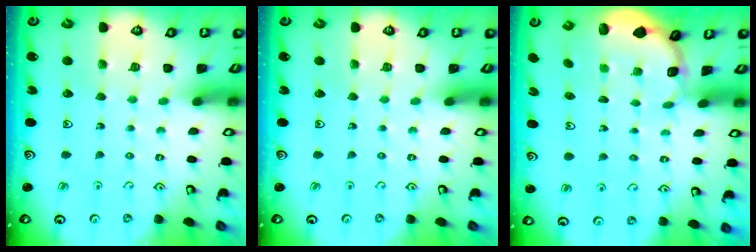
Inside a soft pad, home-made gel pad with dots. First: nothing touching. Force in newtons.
{"total": 0.0}
{"total": 1.9, "press": 1.8, "slide": 0.7}